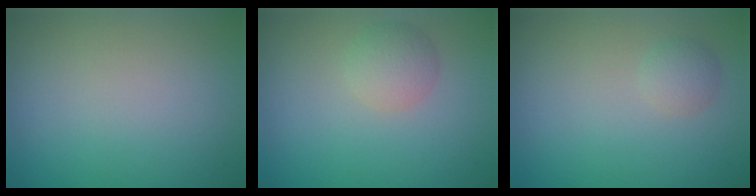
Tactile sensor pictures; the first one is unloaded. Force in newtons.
{"total": 2.2, "press": 2.2, "slide": 0.1}
{"total": 1.3, "press": 1.3, "slide": 0.0}